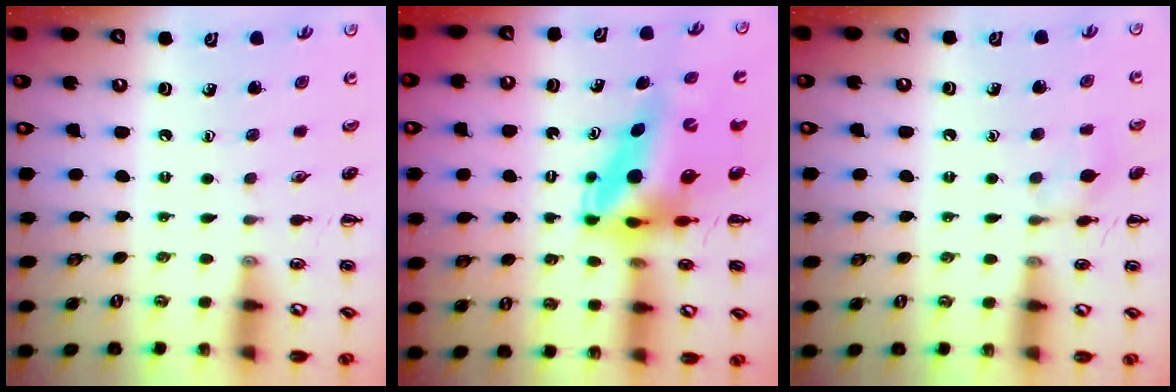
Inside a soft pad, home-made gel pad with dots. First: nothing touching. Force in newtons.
{"total": 7.8, "press": 7.5, "slide": 2.1}
{"total": 6.7, "press": 6.5, "slide": 1.3}